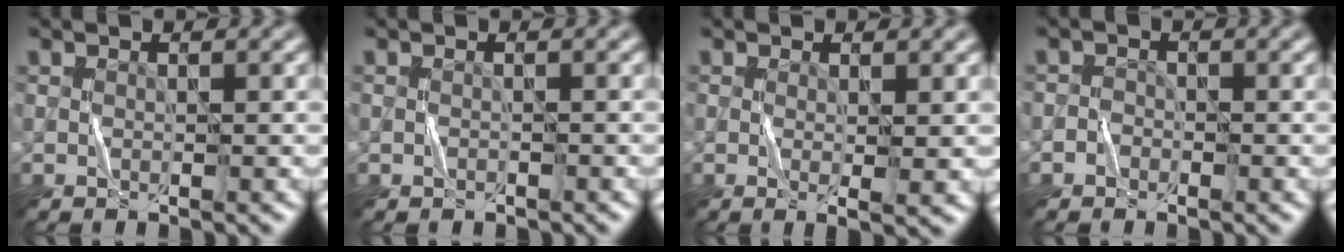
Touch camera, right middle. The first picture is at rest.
{"total": 0.5, "force": [-0.4, 0.3, 0.1], "torque": [-0.001, -0.001, -0.005]}
{"total": 1.9, "force": [0.1, 0.2, 1.9], "torque": [-0.031, -0.007, 0.002]}
{"total": 1.0, "force": [-0.6, 0.8, 0.1], "torque": [0.002, 0.004, -0.013]}